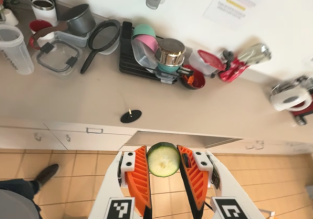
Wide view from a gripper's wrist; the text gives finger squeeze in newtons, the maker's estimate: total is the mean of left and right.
{"total": 9.7, "left": 9.9, "right": 9.5}